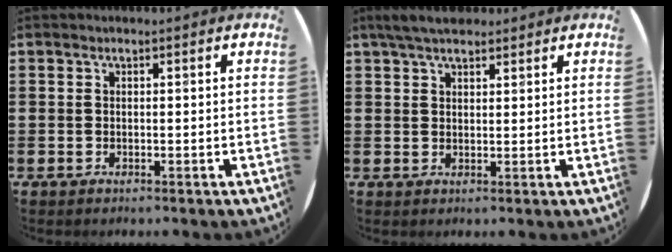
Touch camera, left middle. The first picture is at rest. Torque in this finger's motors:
{"motor_torque": [0.91, -0.88, 0.08, 0.10]}